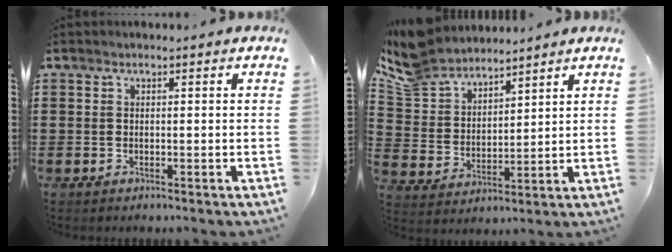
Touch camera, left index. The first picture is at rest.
{"total": 8.3, "force": [7.6, 3.0, 1.7], "torque": [-0.074, -0.032, 0.141]}